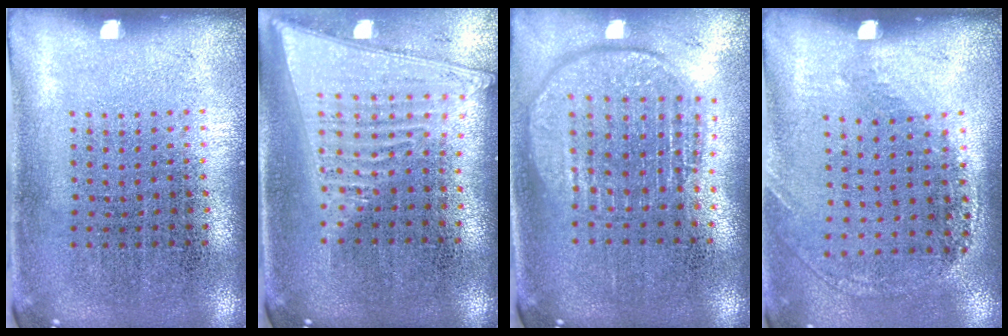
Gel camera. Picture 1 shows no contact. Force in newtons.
{"total": 2.0, "press": 1.7, "slide": 1.0}
{"total": 1.8, "press": 1.5, "slide": 1.0}
{"total": 1.2, "press": 1.0, "slide": 0.8}